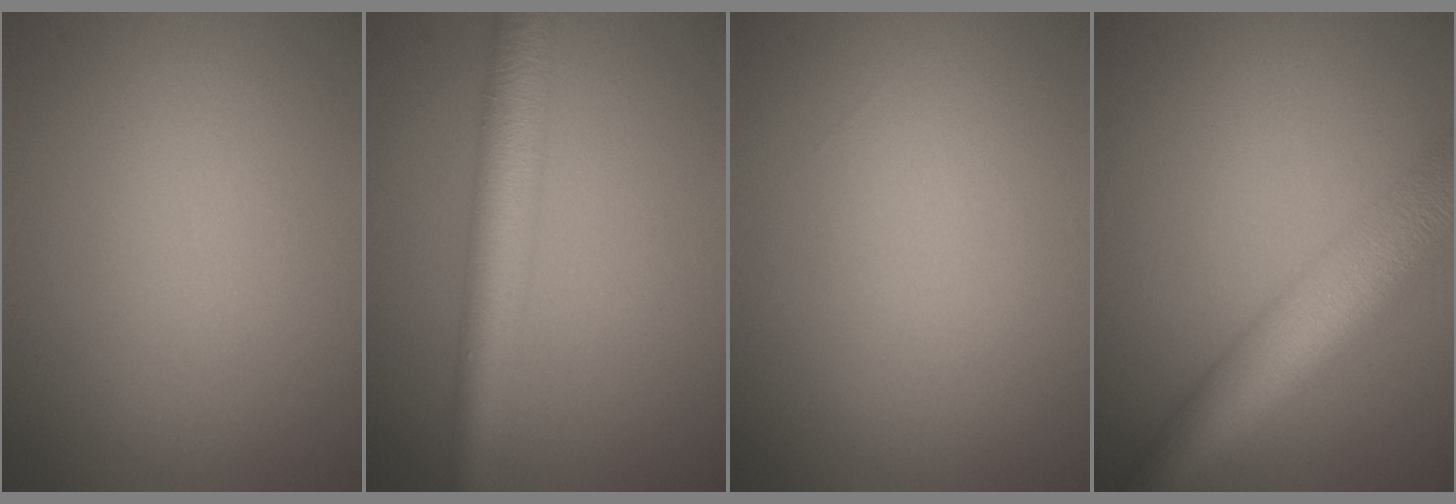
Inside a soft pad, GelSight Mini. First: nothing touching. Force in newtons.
{"total": 5.9, "press": 5.9, "slide": 0.2}
{"total": 0.0}
{"total": 10.2, "press": 10.2, "slide": 0.5}